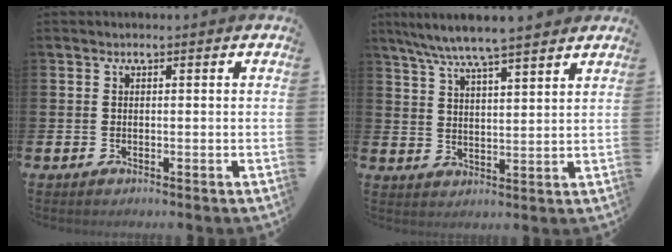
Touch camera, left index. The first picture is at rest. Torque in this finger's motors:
{"motor_torque": [0.95, -1.19, 1.05, 0.21]}